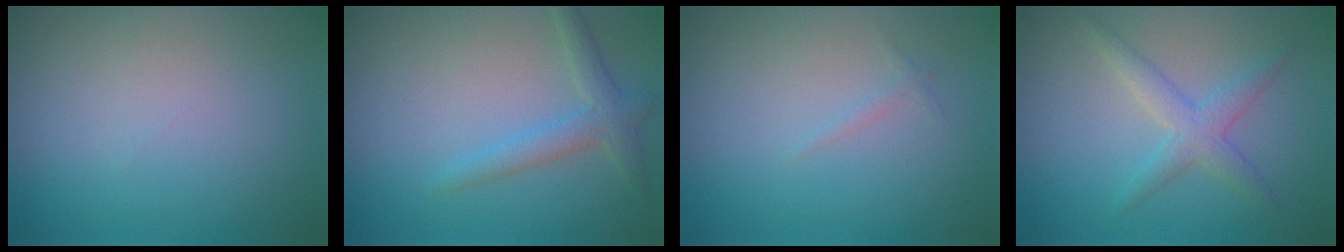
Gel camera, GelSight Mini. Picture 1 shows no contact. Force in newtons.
{"total": 2.3, "press": 2.3, "slide": 0.2}
{"total": 0.5, "press": 0.5, "slide": 0.0}
{"total": 2.5, "press": 2.5, "slide": 0.1}